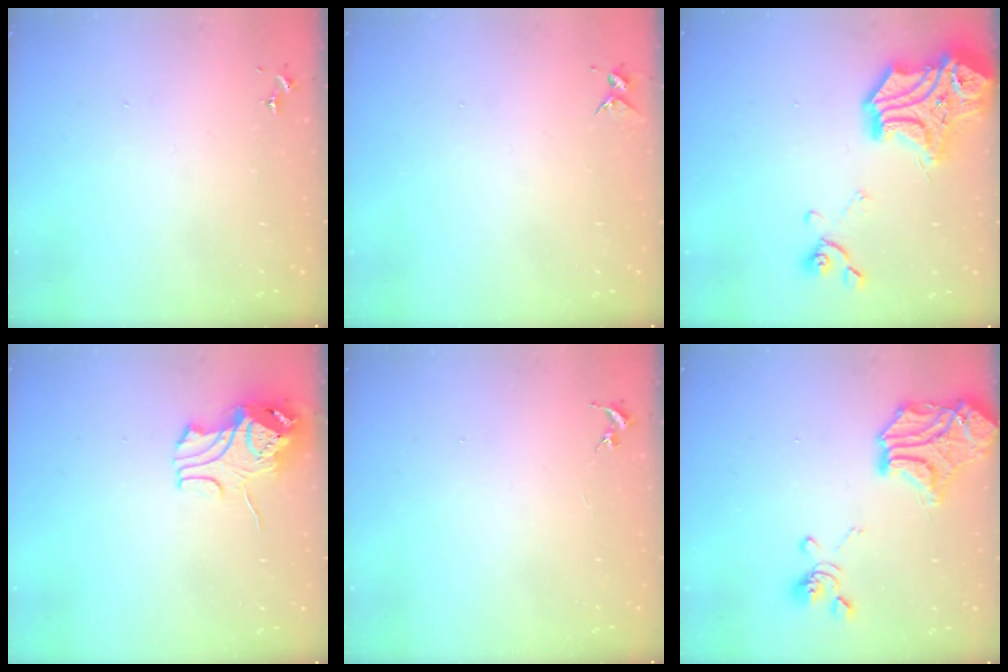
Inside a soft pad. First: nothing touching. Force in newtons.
{"total": 4.1, "press": 4.1, "slide": 0.5}
{"total": 23.2, "press": 23.1, "slide": 2.7}
{"total": 9.1, "press": 9.0, "slide": 1.5}
{"total": 0.0}
{"total": 19.3, "press": 19.0, "slide": 3.0}